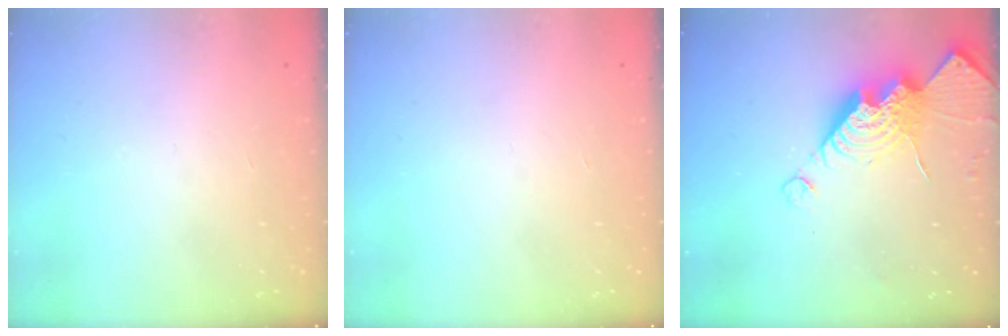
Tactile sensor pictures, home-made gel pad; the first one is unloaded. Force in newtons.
{"total": 0.0}
{"total": 14.6, "press": 14.6, "slide": 1.1}